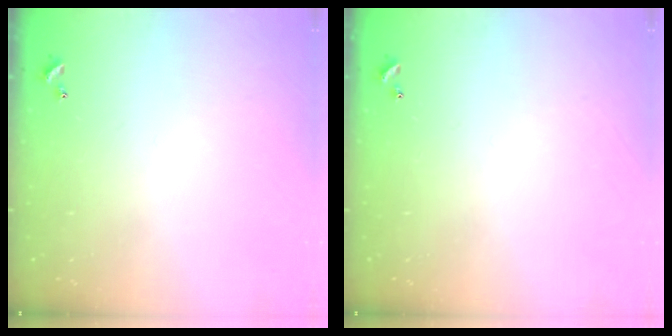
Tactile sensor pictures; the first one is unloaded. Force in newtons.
{"total": 0.0}